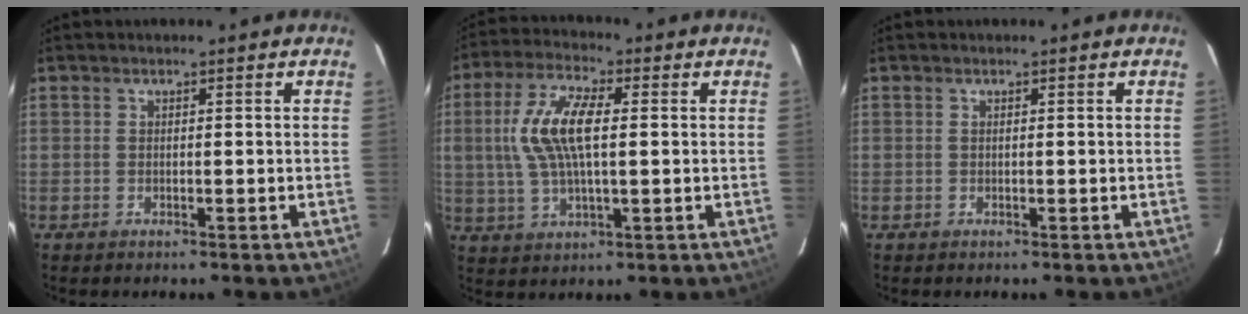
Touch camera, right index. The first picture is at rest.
{"total": 12.0, "force": [1.5, 4.7, 11.0], "torque": [-0.227, 0.013, 0.029]}
{"total": 0.0}